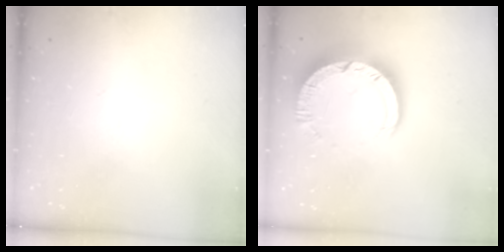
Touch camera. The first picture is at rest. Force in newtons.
{"total": 10.4, "press": 10.4, "slide": 1.1}